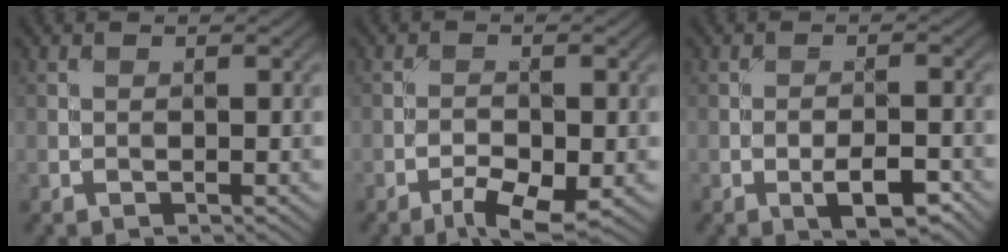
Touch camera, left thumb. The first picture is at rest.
{"total": 4.8, "force": [-2.9, 1.5, 3.5], "torque": [-0.057, 0.000, -0.049]}
{"total": 4.5, "force": [-2.2, 1.6, 3.6], "torque": [-0.059, 0.004, -0.034]}